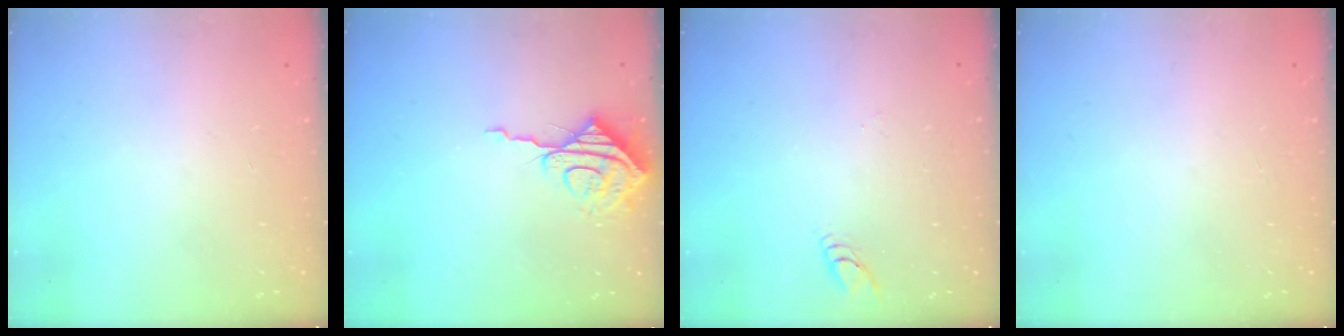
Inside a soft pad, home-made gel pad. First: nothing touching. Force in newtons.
{"total": 9.7, "press": 9.7, "slide": 1.0}
{"total": 3.6, "press": 3.6, "slide": 0.3}
{"total": 0.0}